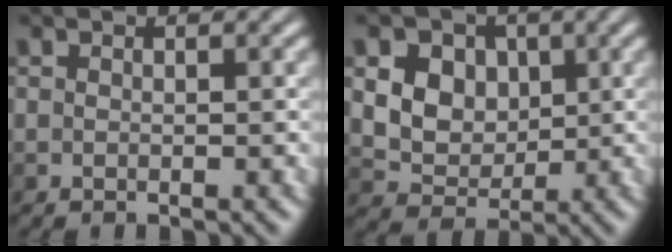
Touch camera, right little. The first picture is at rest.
{"total": 5.7, "force": [0.6, 4.7, 3.2], "torque": [-0.075, 0.004, 0.002]}